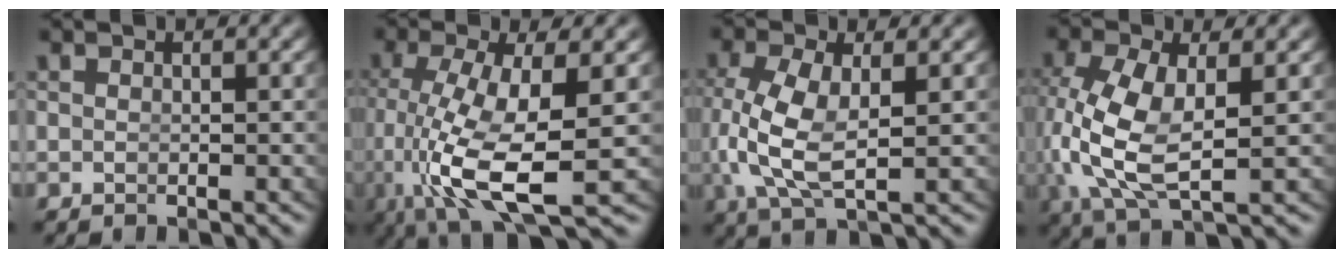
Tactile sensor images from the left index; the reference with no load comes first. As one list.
[{"total": 8.2, "force": [-1.3, 3.0, 7.5], "torque": [-0.160, -0.042, 0.006]}, {"total": 6.0, "force": [-0.1, 3.3, 5.0], "torque": [-0.132, -0.033, 0.019]}, {"total": 6.8, "force": [0.4, 4.0, 5.5], "torque": [-0.145, -0.033, 0.026]}]